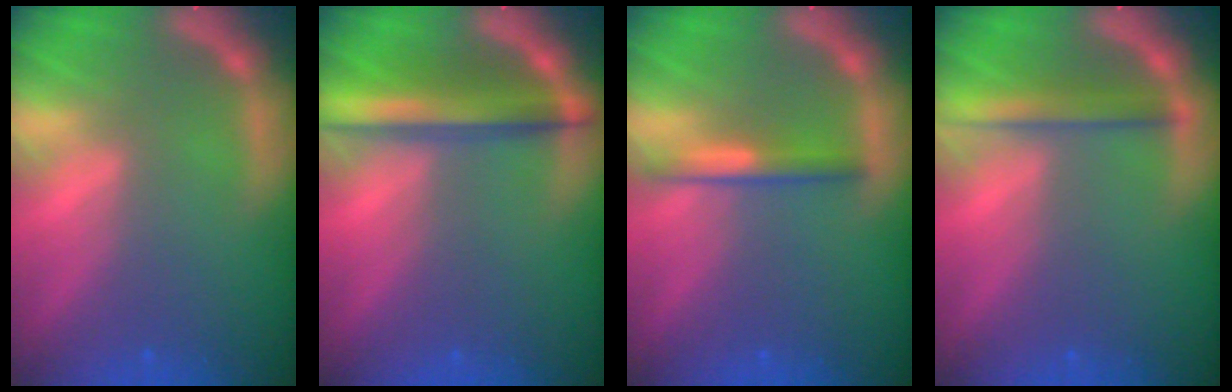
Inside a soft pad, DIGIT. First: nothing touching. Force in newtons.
{"total": 5.5}
{"total": 2.4}
{"total": 2.9}